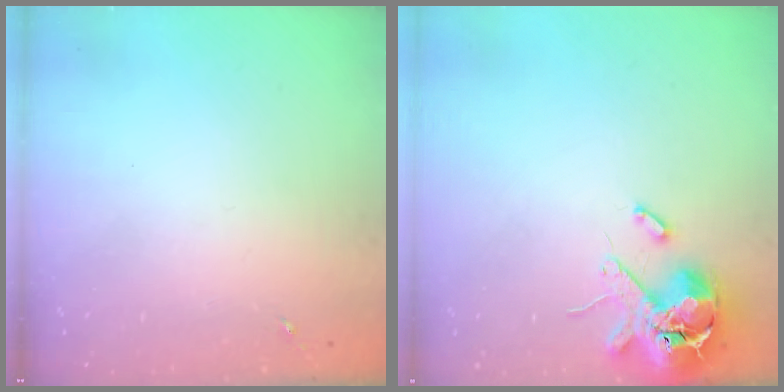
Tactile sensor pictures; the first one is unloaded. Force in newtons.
{"total": 12.8, "press": 12.6, "slide": 2.0}